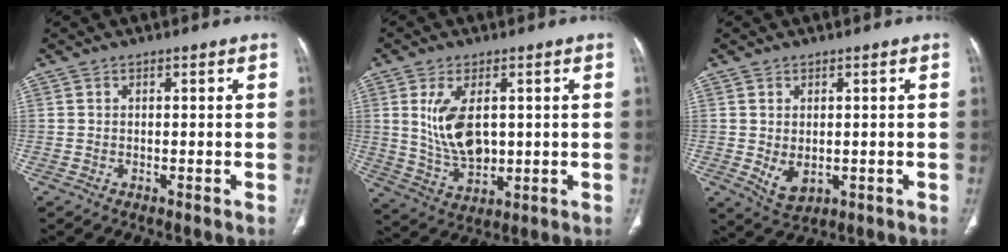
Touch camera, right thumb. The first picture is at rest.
{"total": 10.2, "force": [2.0, 5.6, 8.3], "torque": [-0.154, -0.016, 0.054]}
{"total": 4.6, "force": [-0.4, 2.9, 3.5], "torque": [-0.055, -0.009, 0.009]}